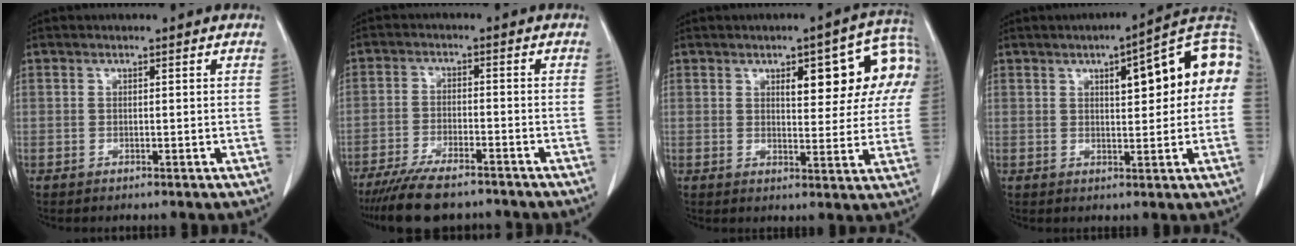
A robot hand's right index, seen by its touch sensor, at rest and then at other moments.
{"total": 10.4, "force": [-8.7, 2.5, 5.3], "torque": [-0.086, -0.020, -0.137]}
{"total": 12.3, "force": [4.4, 4.3, 10.6], "torque": [-0.129, 0.027, 0.053]}
{"total": 13.9, "force": [3.2, 3.5, 13.1], "torque": [-0.180, 0.037, 0.036]}